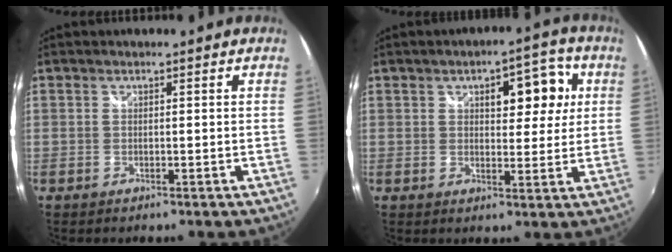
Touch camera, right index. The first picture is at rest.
{"total": 8.5, "force": [2.7, 4.4, 6.7], "torque": [-0.094, 0.023, 0.037]}